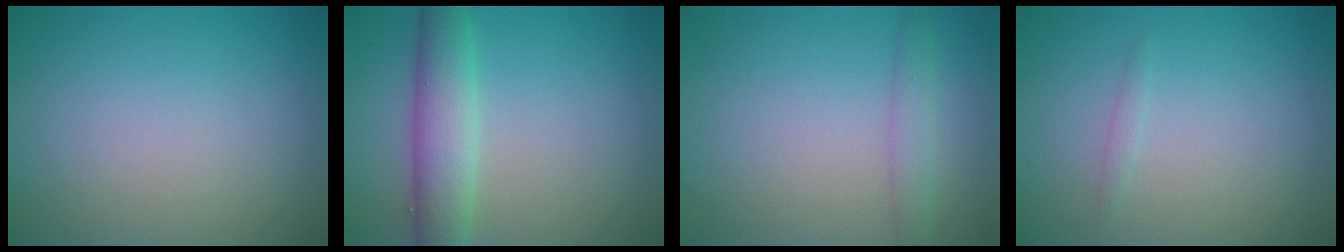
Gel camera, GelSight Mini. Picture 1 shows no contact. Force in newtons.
{"total": 4.5, "press": 4.5, "slide": 0.1}
{"total": 1.7, "press": 1.7, "slide": 0.2}
{"total": 0.5, "press": 0.5, "slide": 0.0}